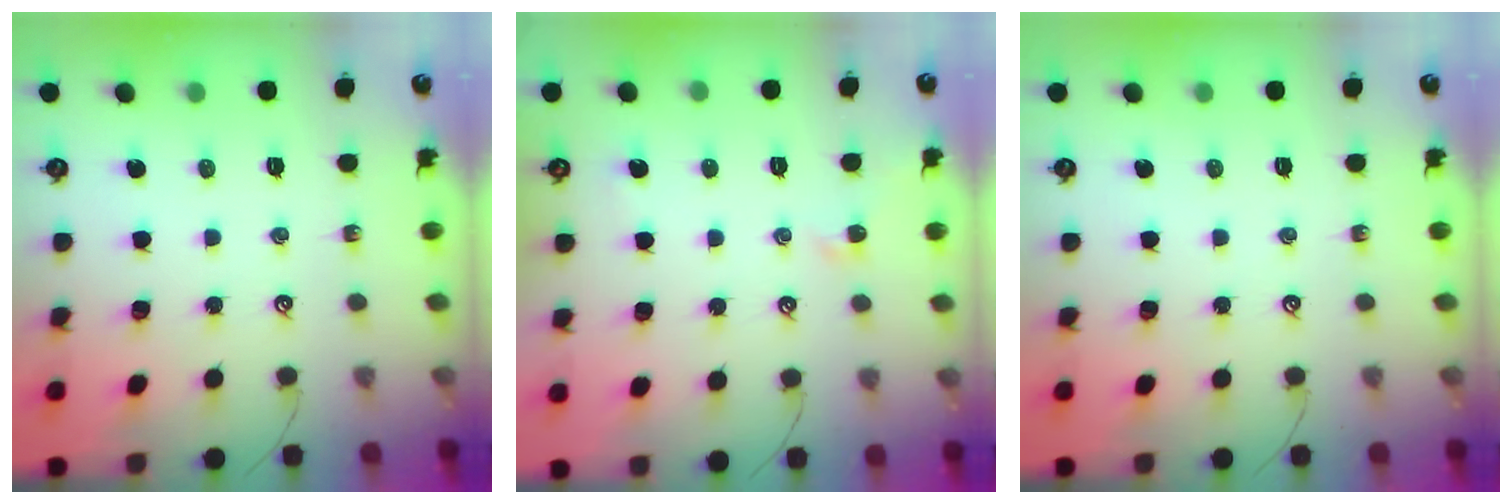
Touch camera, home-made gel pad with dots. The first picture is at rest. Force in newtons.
{"total": 1.0, "press": 1.0, "slide": 0.3}
{"total": 0.0}